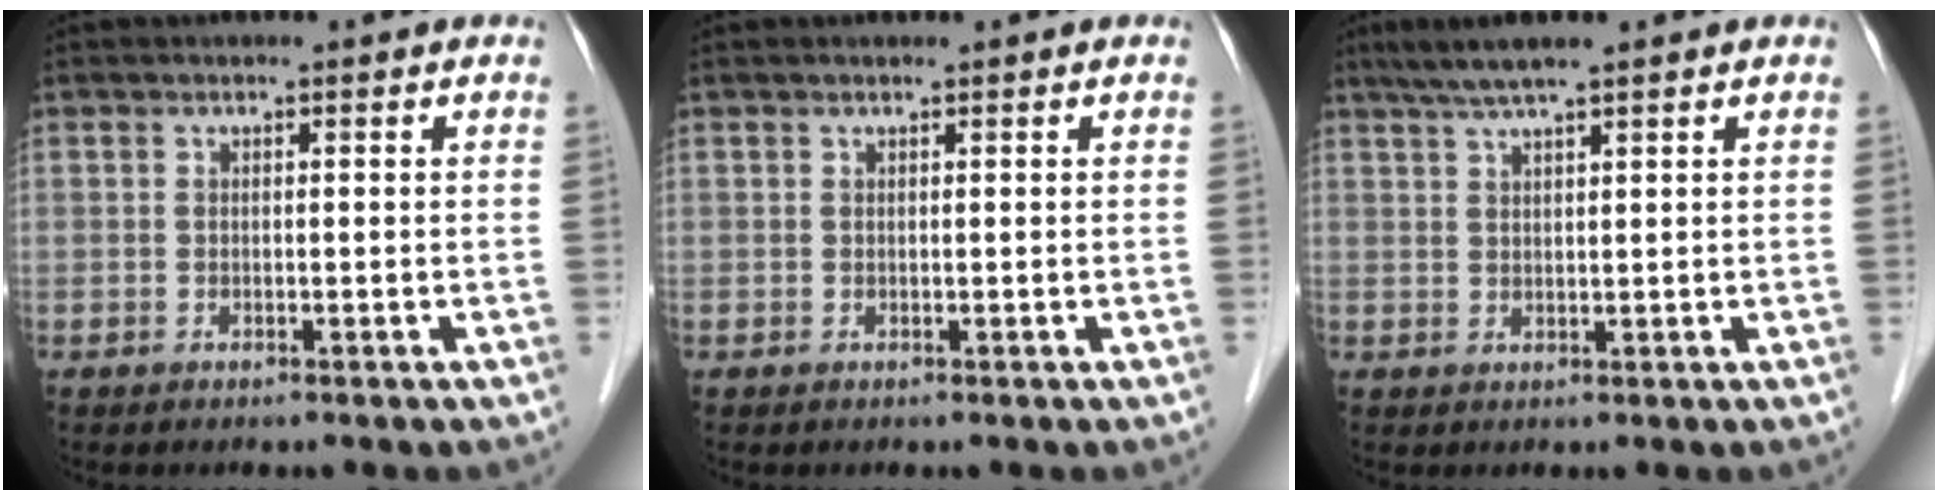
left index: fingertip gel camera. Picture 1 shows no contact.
{"total": 0.0}
{"total": 4.9, "force": [3.7, -0.1, 3.2], "torque": [-0.066, 0.019, 0.070]}